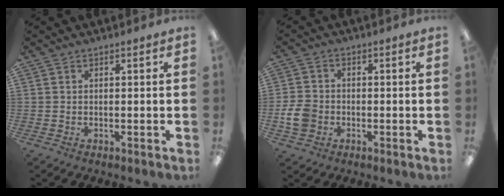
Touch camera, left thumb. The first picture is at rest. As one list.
[{"total": 6.2, "force": [-1.5, 5.1, 3.2], "torque": [-0.074, 0.011, -0.026]}]